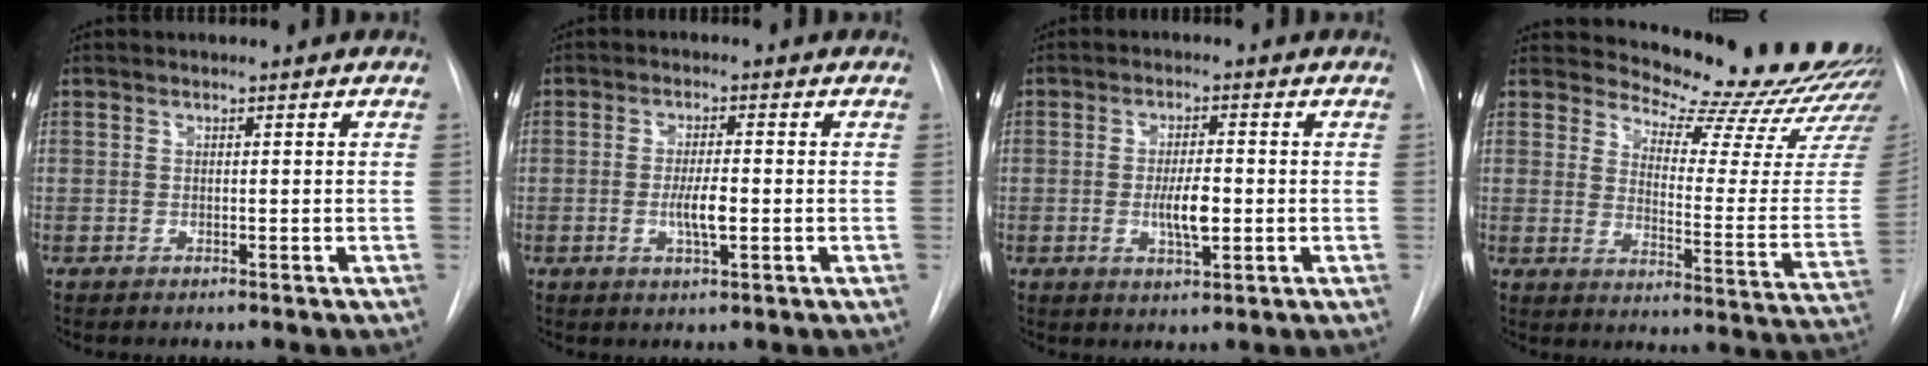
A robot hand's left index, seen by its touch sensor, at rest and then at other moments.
{"total": 4.0, "force": [-0.8, 0.7, 3.9], "torque": [-0.074, -0.004, -0.012]}
{"total": 5.0, "force": [-0.8, 1.4, 4.7], "torque": [-0.086, -0.004, -0.010]}
{"total": 20.8, "force": [19.5, 2.7, 6.9], "torque": [-0.094, -0.127, 0.228]}